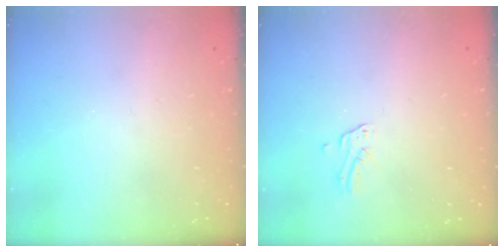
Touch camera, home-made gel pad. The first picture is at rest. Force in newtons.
{"total": 2.0, "press": 2.0, "slide": 0.1}